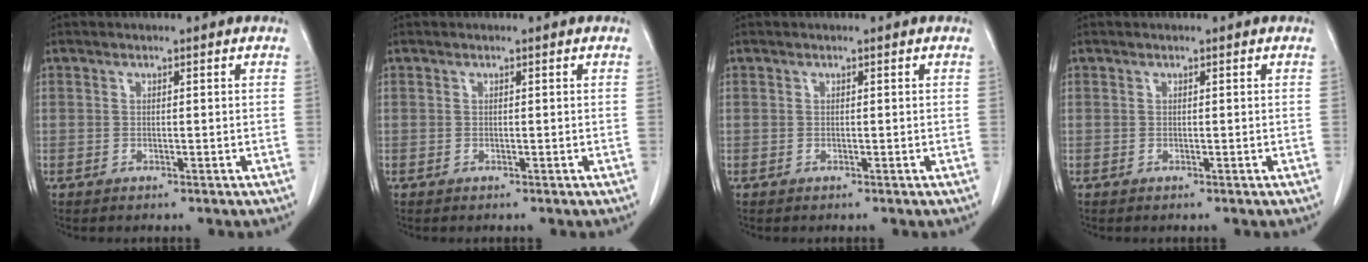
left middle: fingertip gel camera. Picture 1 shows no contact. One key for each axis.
{"total": 0.0}
{"total": 0.0}
{"total": 0.0}